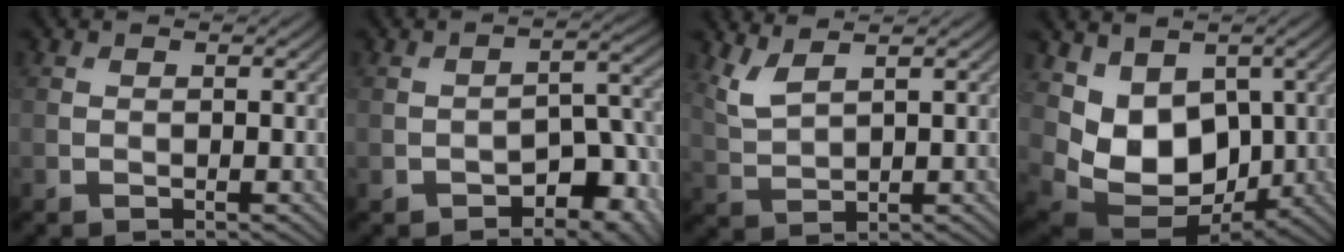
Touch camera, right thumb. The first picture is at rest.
{"total": 7.2, "force": [-3.9, 3.8, 4.8], "torque": [-0.062, -0.005, -0.061]}
{"total": 3.7, "force": [2.6, 0.9, 2.4], "torque": [-0.070, 0.002, 0.065]}
{"total": 10.0, "force": [1.5, 7.3, 6.7], "torque": [-0.148, -0.035, 0.039]}